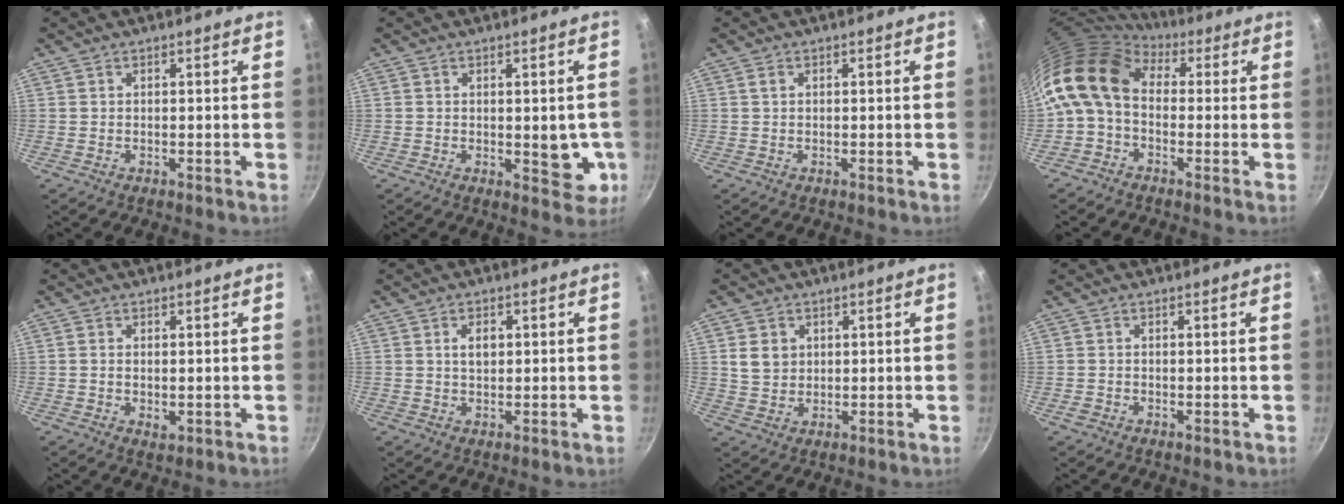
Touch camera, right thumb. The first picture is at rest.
{"total": 6.4, "force": [-0.7, 3.2, 5.5], "torque": [-0.043, -0.009, -0.005]}
{"total": 0.8, "force": [0.2, 0.6, 0.4], "torque": [-0.006, 0.002, 0.003]}
{"total": 12.4, "force": [1.6, 8.8, 8.6], "torque": [-0.154, 0.023, 0.004]}
{"total": 2.2, "force": [0.0, 1.3, 1.8], "torque": [-0.029, -0.006, 0.002]}
{"total": 3.1, "force": [0.7, 2.1, 2.3], "torque": [-0.026, 0.001, 0.012]}
{"total": 5.4, "force": [1.4, 4.4, 2.7], "torque": [-0.032, -0.003, 0.028]}
{"total": 0.7, "force": [-0.3, 0.5, 0.4], "torque": [-0.005, 0.001, -0.006]}